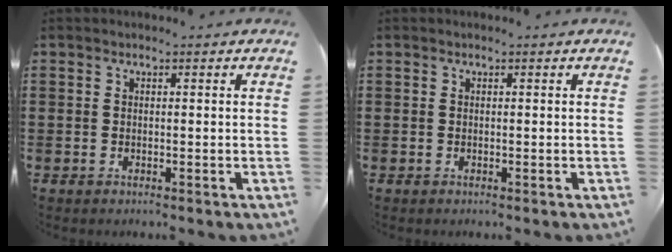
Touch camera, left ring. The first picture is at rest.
{"total": 0.0}